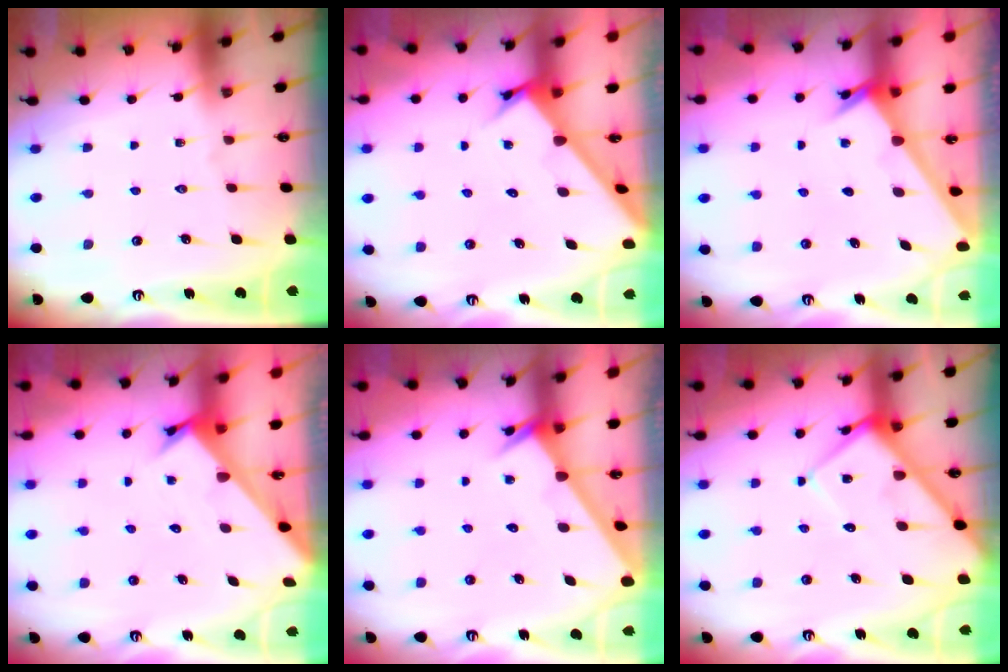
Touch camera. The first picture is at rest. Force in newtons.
{"total": 2.8, "press": 2.8, "slide": 0.2}
{"total": 2.4, "press": 2.4, "slide": 0.2}
{"total": 2.6, "press": 2.6, "slide": 0.2}
{"total": 2.6, "press": 2.6, "slide": 0.0}
{"total": 9.4, "press": 9.3, "slide": 0.7}